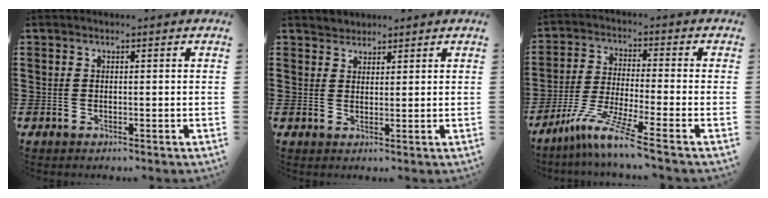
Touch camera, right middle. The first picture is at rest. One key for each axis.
{"total": 1.9, "fx": 1.7, "fy": 0.7, "fz": -0.5, "tx": 0.003, "ty": 0.007, "tz": 0.035}
{"total": 8.1, "fx": -6.1, "fy": -0.3, "fz": 5.3, "tx": -0.113, "ty": -0.019, "tz": -0.119}